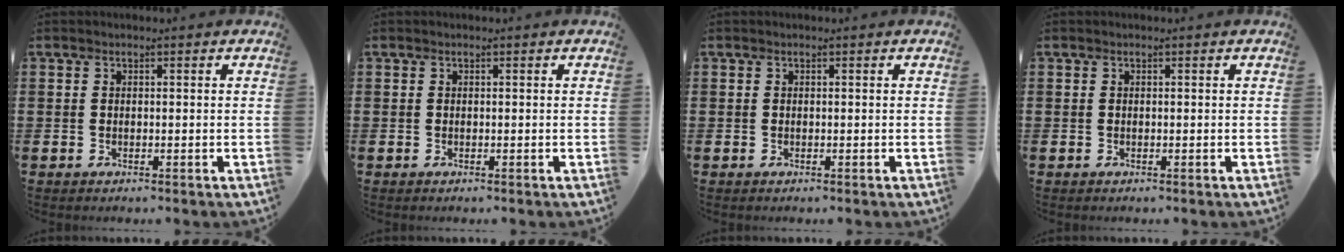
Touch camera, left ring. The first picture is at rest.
{"total": 0.0}
{"total": 0.0}
{"total": 0.0}